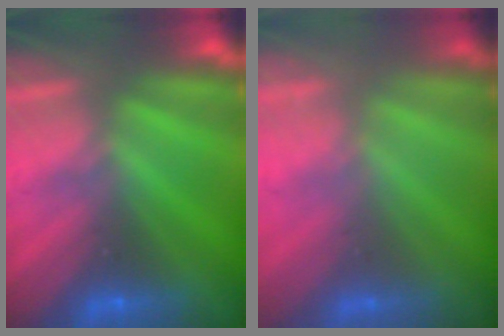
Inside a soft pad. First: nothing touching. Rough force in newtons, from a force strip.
{"total": 1.8}